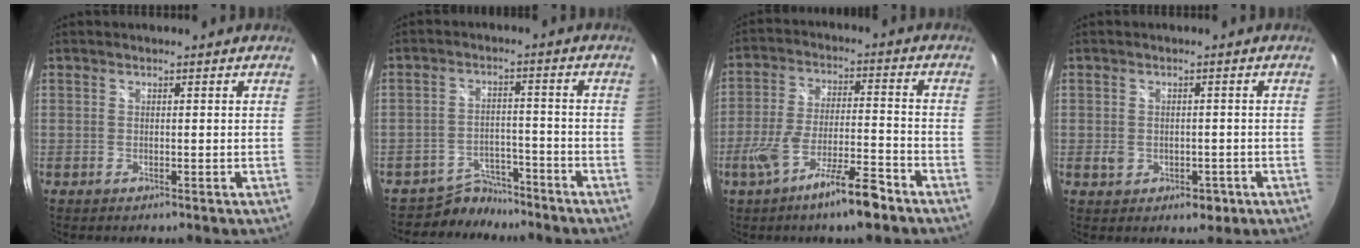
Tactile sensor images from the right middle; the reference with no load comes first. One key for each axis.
{"total": 6.0, "fx": -5.4, "fy": 2.6, "fz": -0.3, "tx": -0.003, "ty": 0.014, "tz": -0.086}
{"total": 11.9, "fx": -7.7, "fy": 1.9, "fz": 8.8, "tx": -0.172, "ty": -0.011, "tz": -0.131}
{"total": 4.1, "fx": -1.2, "fy": 3.2, "fz": 2.3, "tx": -0.037, "ty": 0.000, "tz": -0.011}